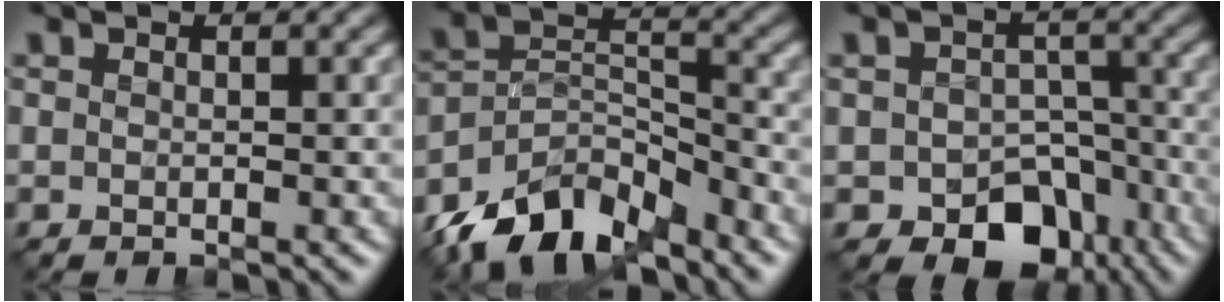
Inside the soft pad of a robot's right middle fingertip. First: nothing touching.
{"total": 9.3, "force": [-7.4, 4.0, 4.1], "torque": [-0.067, 0.002, -0.146]}
{"total": 7.1, "force": [-3.7, 4.8, 3.6], "torque": [-0.047, -0.015, -0.050]}